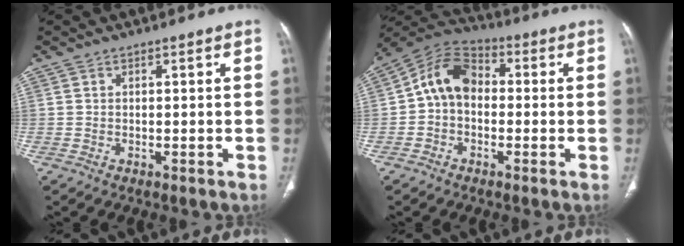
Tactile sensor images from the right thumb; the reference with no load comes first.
{"total": 9.9, "force": [-0.2, 7.3, 6.7], "torque": [-0.099, 0.033, -0.022]}